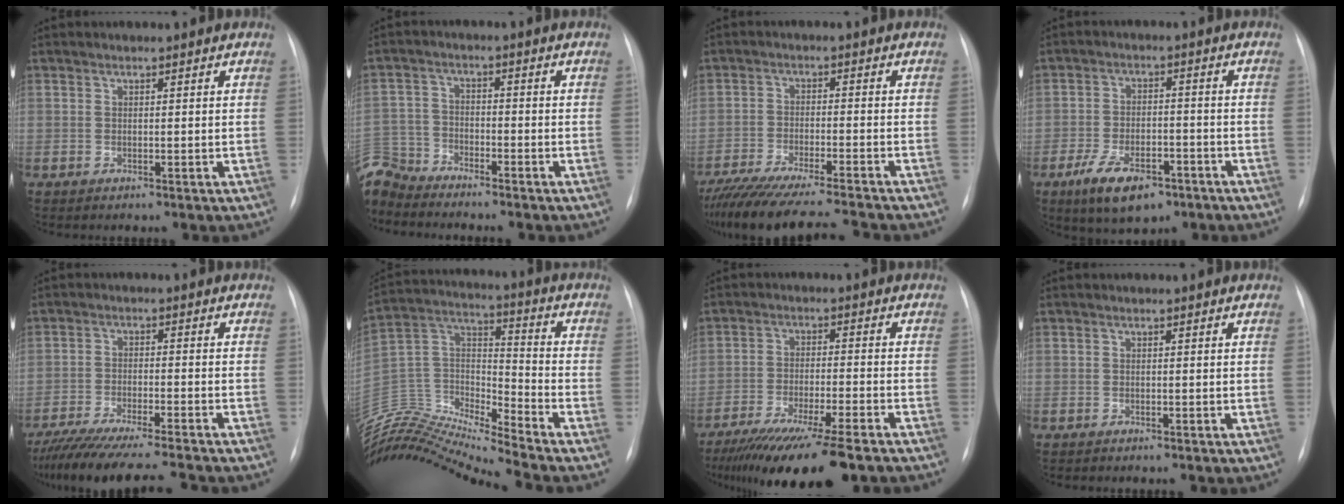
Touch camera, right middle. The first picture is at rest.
{"total": 7.6, "force": [-7.4, 1.7, 0.1], "torque": [-0.009, 0.002, -0.151]}
{"total": 17.5, "force": [-15.5, 0.4, 8.1], "torque": [-0.143, -0.042, -0.236]}
{"total": 9.0, "force": [-5.3, 4.0, 6.0], "torque": [-0.117, -0.010, -0.083]}
{"total": 15.6, "force": [-13.7, -0.1, 7.5], "torque": [-0.122, -0.038, -0.210]}
{"total": 19.6, "force": [-18.9, -1.5, 5.2], "torque": [-0.090, 0.035, -0.336]}
{"total": 17.4, "force": [-13.8, 1.3, 10.6], "torque": [-0.160, -0.036, -0.214]}
{"total": 0.9, "force": [-0.7, 0.1, 0.5], "torque": [-0.015, -0.004, -0.005]}